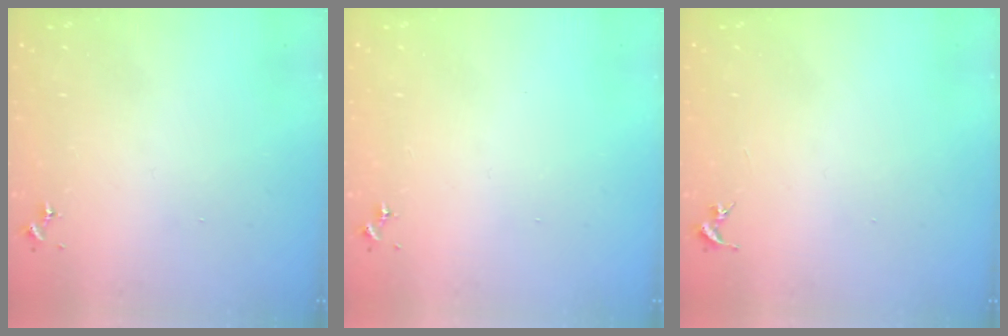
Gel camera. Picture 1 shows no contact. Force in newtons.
{"total": 0.0}
{"total": 0.0}